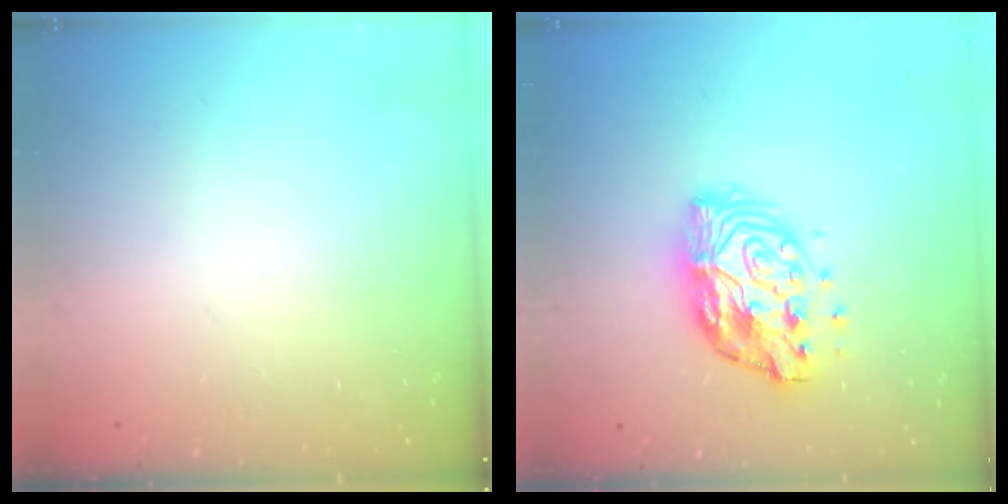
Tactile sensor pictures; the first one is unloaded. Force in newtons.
{"total": 14.0, "press": 13.9, "slide": 1.1}